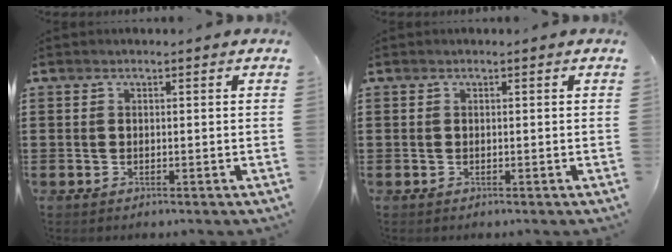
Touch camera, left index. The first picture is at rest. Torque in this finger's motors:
{"motor_torque": [-0.07, 0.07, 0.00, -0.01]}